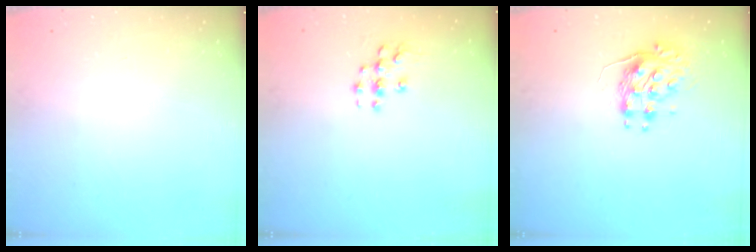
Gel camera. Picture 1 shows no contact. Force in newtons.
{"total": 5.4, "press": 5.4, "slide": 0.5}
{"total": 8.2, "press": 8.2, "slide": 0.3}